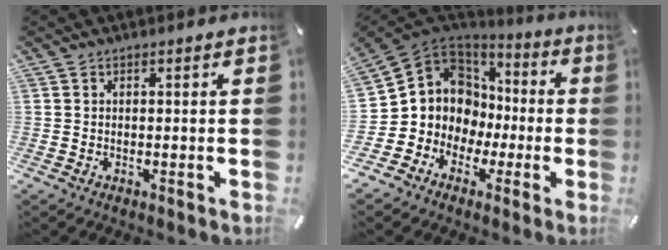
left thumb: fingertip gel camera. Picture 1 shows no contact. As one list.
[{"total": 10.1, "force": [-0.4, 10.0, 1.2], "torque": [-0.056, -0.023, 0.006]}]